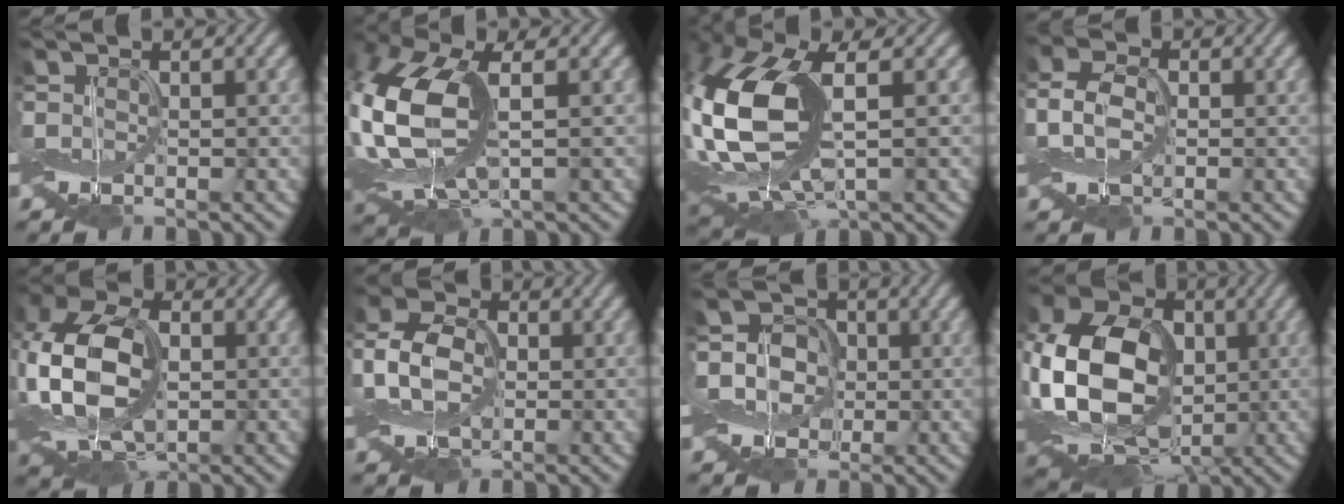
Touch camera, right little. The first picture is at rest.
{"total": 10.6, "force": [1.0, 5.7, 8.9], "torque": [-0.232, -0.003, 0.022]}
{"total": 11.8, "force": [0.8, 5.7, 10.3], "torque": [-0.247, 0.001, 0.020]}
{"total": 3.7, "force": [-0.6, 2.6, 2.6], "torque": [-0.070, 0.008, -0.015]}
{"total": 10.7, "force": [-0.7, 7.0, 8.0], "torque": [-0.186, 0.003, -0.023]}
{"total": 5.9, "force": [-0.9, 4.2, 4.1], "torque": [-0.110, 0.006, -0.022]}
{"total": 4.5, "force": [-0.6, 3.8, 2.2], "torque": [-0.036, 0.009, -0.034]}
{"total": 14.6, "force": [-0.9, 10.7, 9.9], "torque": [-0.208, -0.006, -0.014]}